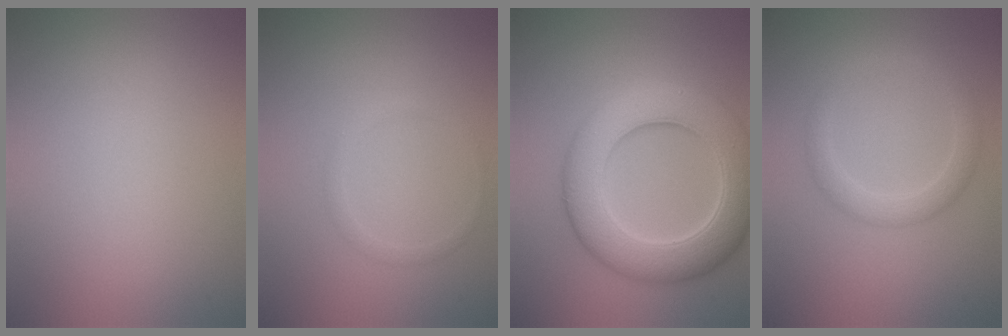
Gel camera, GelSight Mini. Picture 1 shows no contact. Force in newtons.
{"total": 1.0, "press": 1.0, "slide": 0.1}
{"total": 8.7, "press": 8.7, "slide": 0.3}
{"total": 2.5, "press": 2.4, "slide": 0.2}